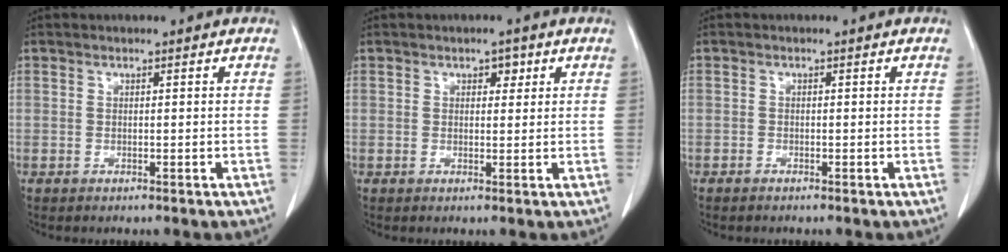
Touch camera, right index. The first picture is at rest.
{"total": 2.5, "force": [1.1, 1.6, 1.5], "torque": [-0.029, 0.011, 0.020]}
{"total": 0.8, "force": [-0.5, 0.5, 0.4], "torque": [-0.009, 0.000, -0.008]}